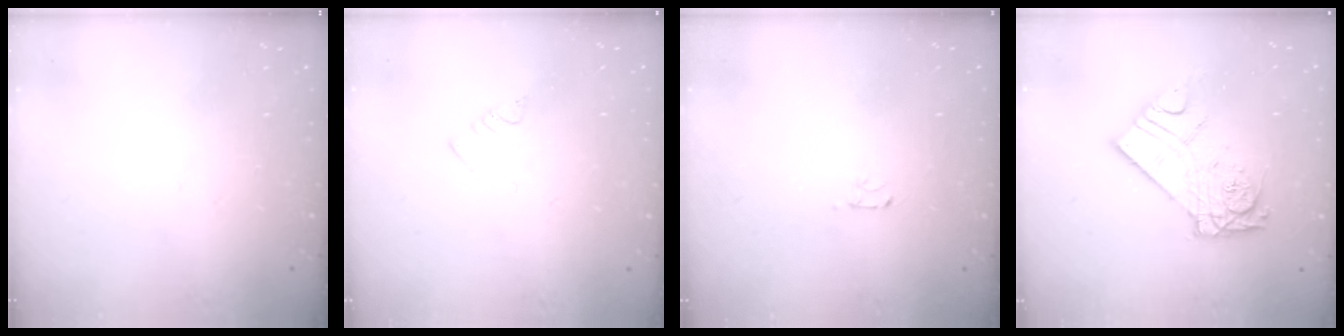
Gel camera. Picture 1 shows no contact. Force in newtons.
{"total": 3.0, "press": 3.0, "slide": 0.2}
{"total": 2.5, "press": 2.4, "slide": 0.3}
{"total": 14.8, "press": 14.7, "slide": 1.6}